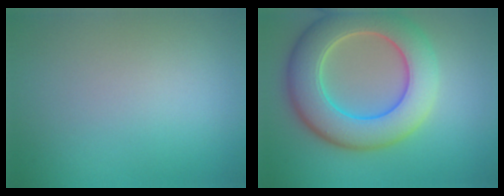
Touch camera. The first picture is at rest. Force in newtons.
{"total": 9.5, "press": 9.5, "slide": 0.9}